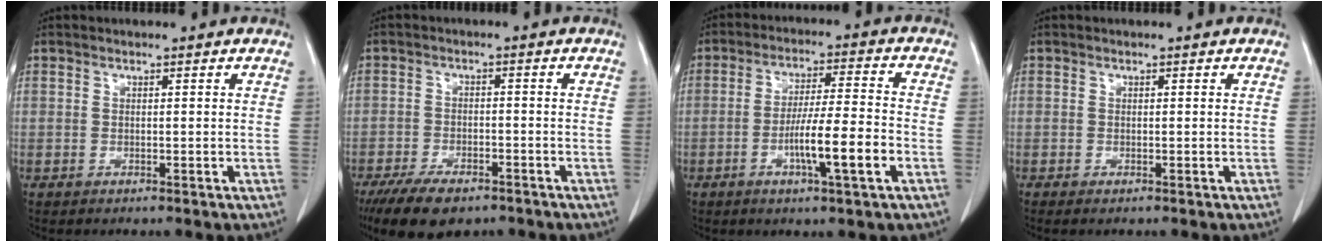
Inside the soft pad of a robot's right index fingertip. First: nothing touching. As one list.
[{"total": 8.6, "force": [-6.3, 3.6, 4.6], "torque": [-0.075, -0.006, -0.103]}, {"total": 9.9, "force": [-3.4, 0.2, 9.3], "torque": [-0.159, -0.002, -0.061]}, {"total": 0.5, "force": [-0.1, 0.2, 0.5], "torque": [-0.005, -0.001, 0.000]}]